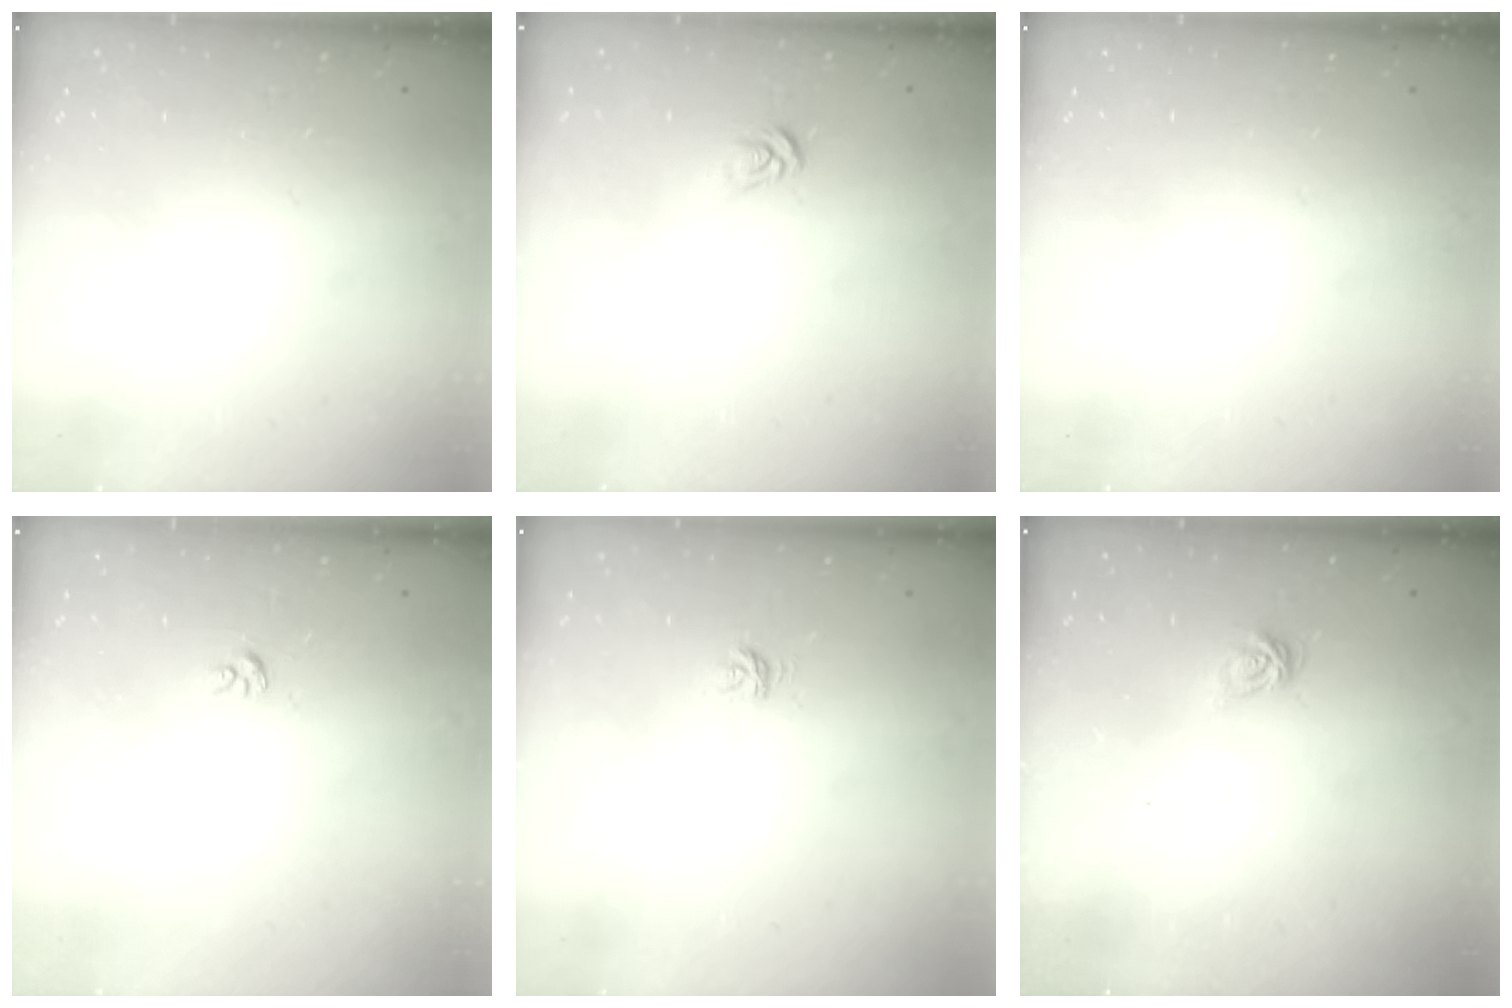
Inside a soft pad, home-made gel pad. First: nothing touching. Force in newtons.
{"total": 4.3, "press": 4.2, "slide": 0.4}
{"total": 0.0}
{"total": 2.4, "press": 2.4, "slide": 0.1}
{"total": 3.1, "press": 3.1, "slide": 0.2}
{"total": 5.8, "press": 5.8, "slide": 0.5}